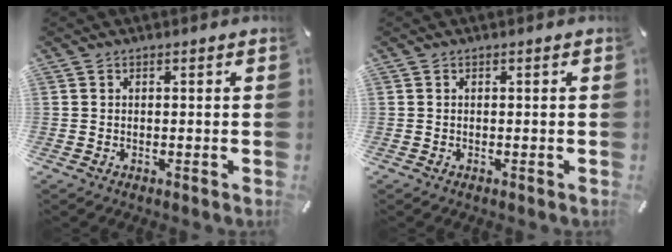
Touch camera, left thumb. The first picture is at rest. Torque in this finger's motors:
{"motor_torque": [0.00, 0.00, -0.02, 0.11, 0.00]}